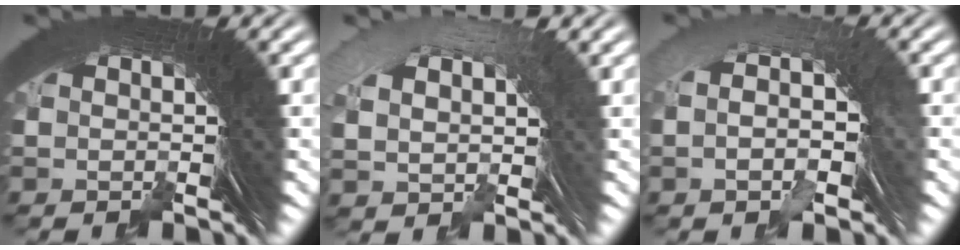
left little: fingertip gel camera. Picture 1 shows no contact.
{"total": 2.6, "force": [1.3, 1.1, 1.9], "torque": [-0.034, 0.012, 0.032]}
{"total": 1.8, "force": [-0.4, 0.7, 1.6], "torque": [-0.021, 0.022, -0.014]}